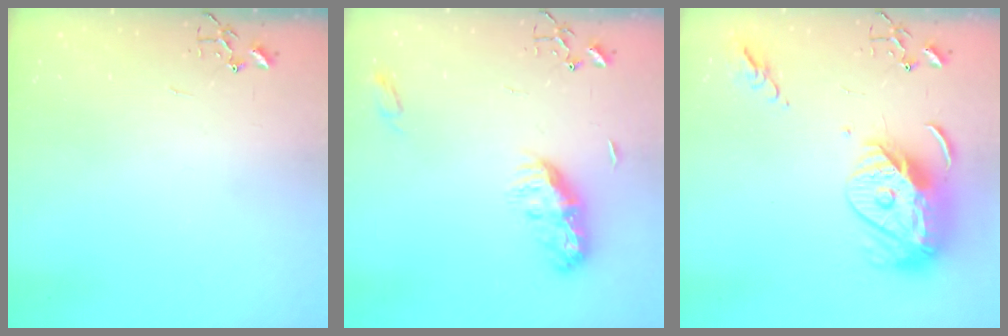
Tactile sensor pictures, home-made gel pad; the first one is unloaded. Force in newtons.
{"total": 9.6, "press": 9.6, "slide": 0.1}
{"total": 15.1, "press": 15.0, "slide": 1.4}